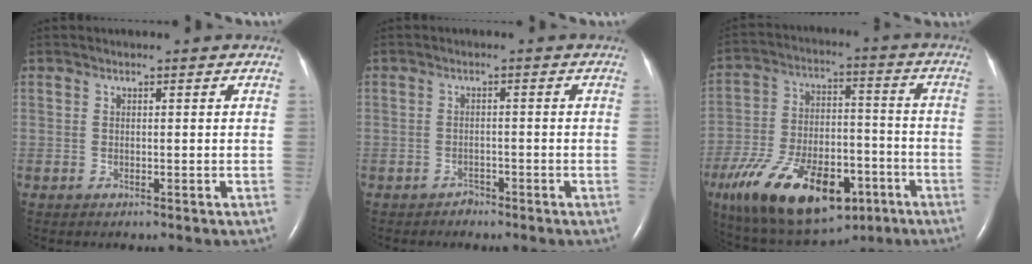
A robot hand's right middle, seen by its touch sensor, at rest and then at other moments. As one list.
[{"total": 1.2, "force": [-1.1, 0.6, -0.1], "torque": [-0.001, 0.001, -0.022]}, {"total": 23.3, "force": [-12.3, 11.1, 16.4], "torque": [-0.312, -0.013, -0.196]}]